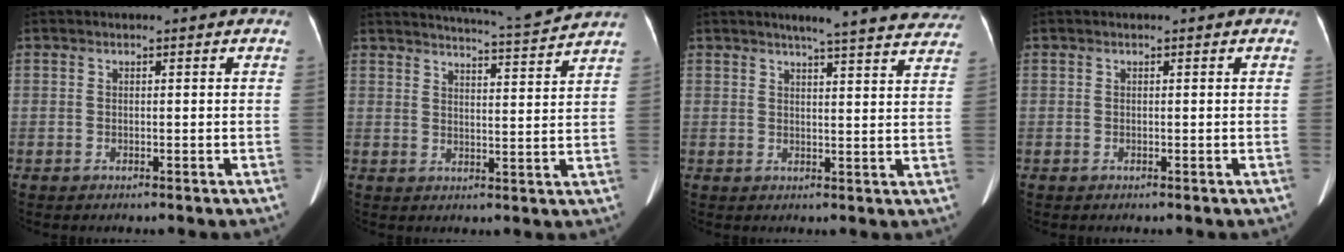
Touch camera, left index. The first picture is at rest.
{"total": 10.3, "force": [9.9, -1.6, 2.6], "torque": [-0.049, -0.016, 0.132]}
{"total": 15.8, "force": [14.3, 1.6, 6.6], "torque": [-0.069, -0.016, 0.157]}
{"total": 0.0}